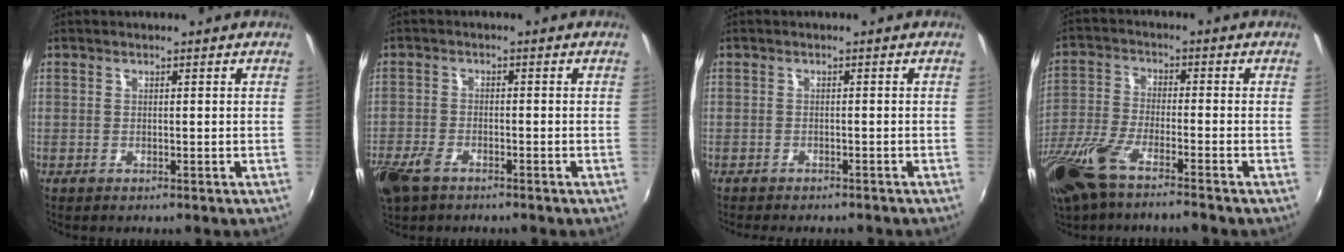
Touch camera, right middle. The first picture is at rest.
{"total": 6.8, "force": [-4.6, 3.1, 4.0], "torque": [-0.108, -0.017, -0.091]}
{"total": 3.6, "force": [-3.3, 0.9, 1.3], "torque": [-0.035, -0.010, -0.049]}
{"total": 13.1, "force": [-9.5, 2.4, 8.7], "torque": [-0.201, -0.038, -0.186]}